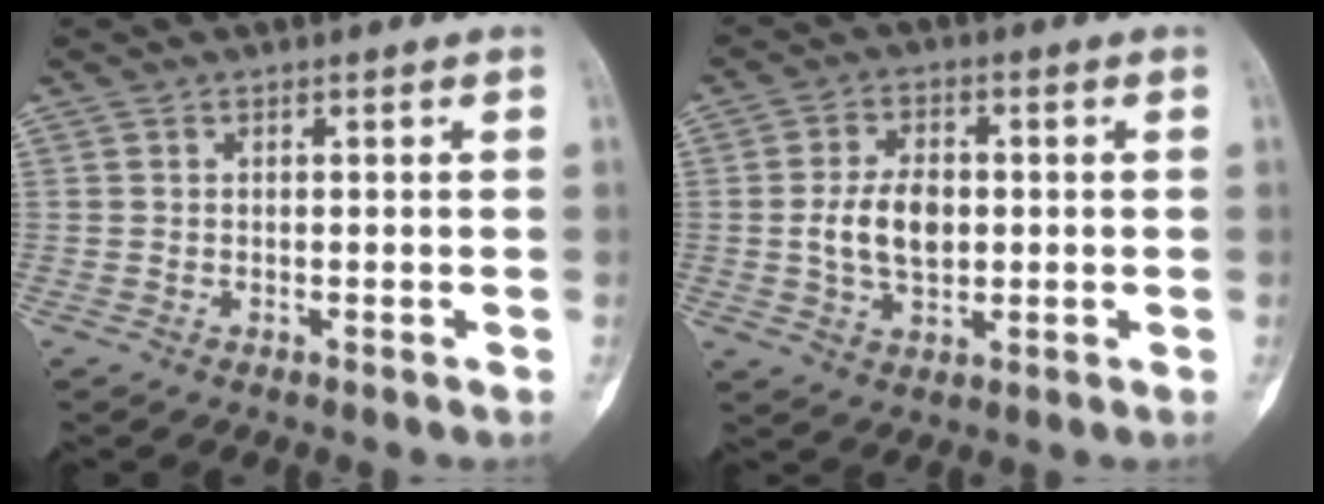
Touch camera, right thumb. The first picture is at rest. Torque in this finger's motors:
{"motor_torque": [0.85, 0.74, 0.92, 0.03, 0.07]}